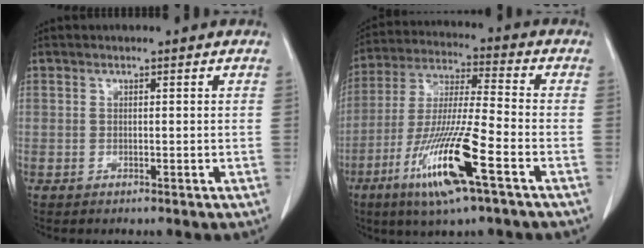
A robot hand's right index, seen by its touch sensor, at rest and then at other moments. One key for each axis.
{"total": 15.6, "fx": -7.2, "fy": 0.6, "fz": 13.8, "tx": -0.281, "ty": -0.025, "tz": -0.134}